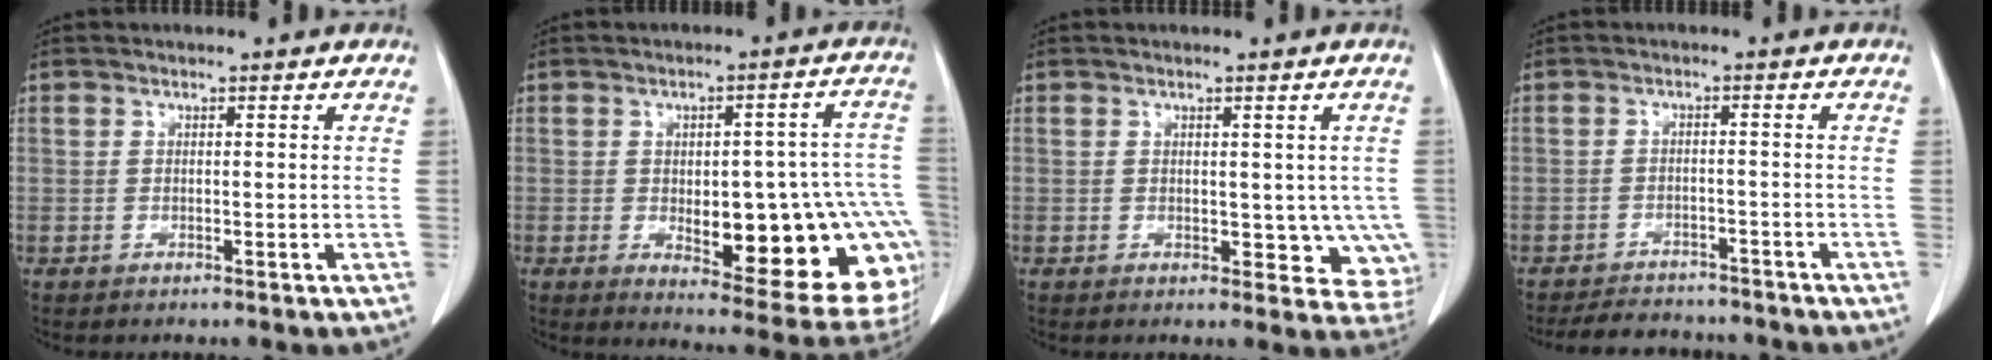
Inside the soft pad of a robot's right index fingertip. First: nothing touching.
{"total": 21.7, "force": [-5.3, 7.6, 19.7], "torque": [-0.156, 0.025, -0.046]}
{"total": 5.9, "force": [-0.1, 4.0, 4.4], "torque": [-0.021, -0.005, 0.004]}
{"total": 8.3, "force": [-7.6, 2.8, 2.1], "torque": [-0.029, 0.000, -0.099]}